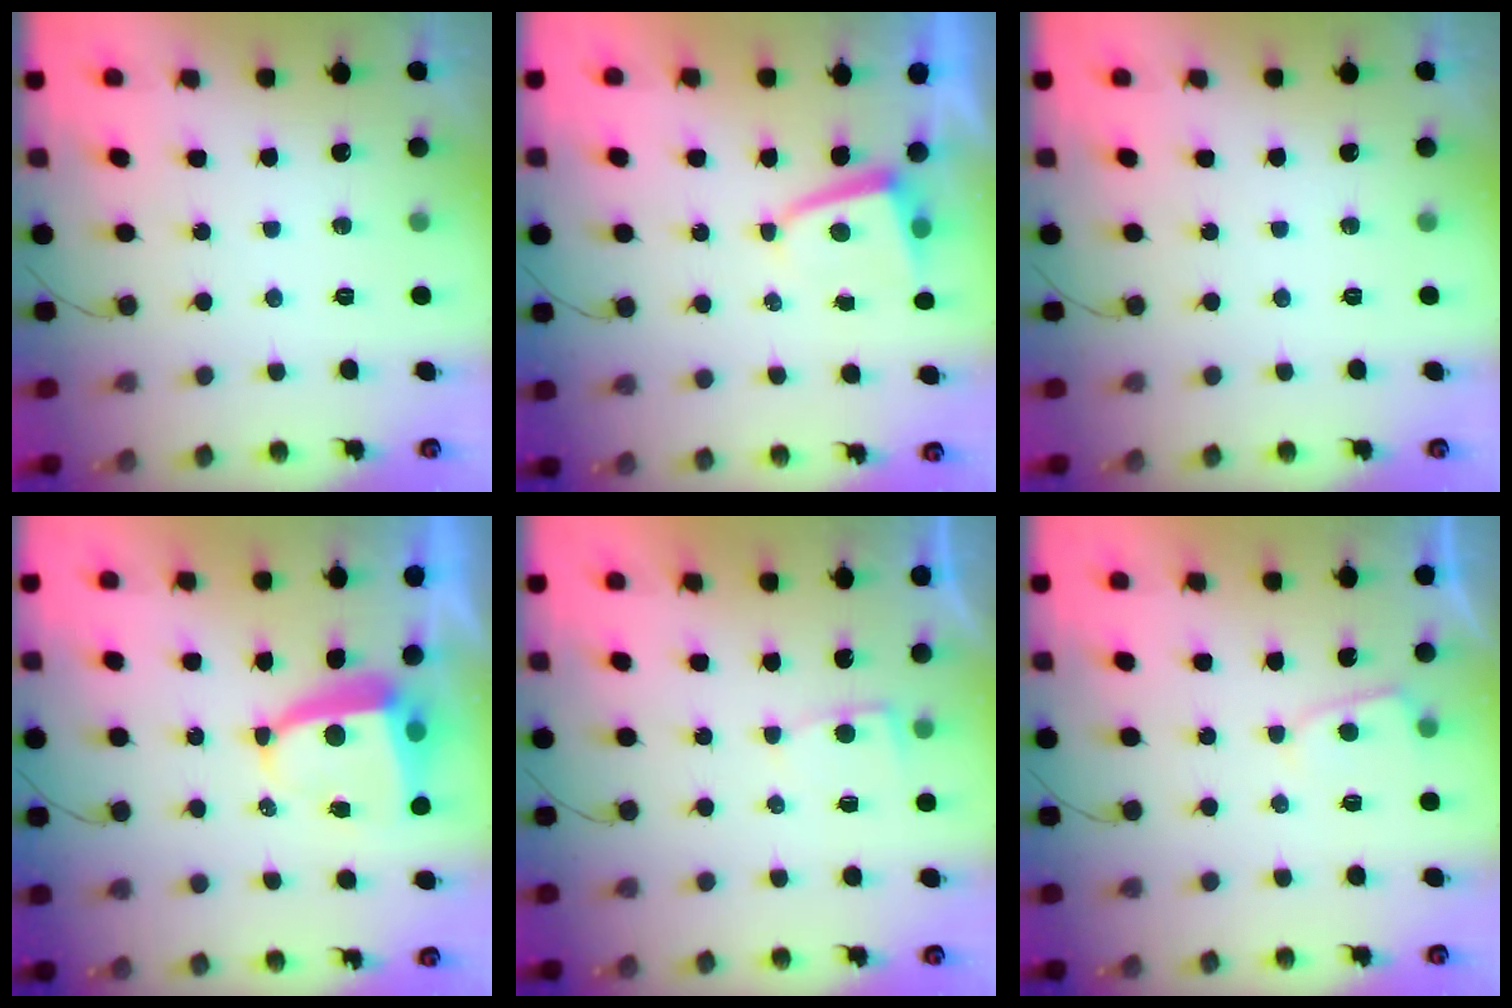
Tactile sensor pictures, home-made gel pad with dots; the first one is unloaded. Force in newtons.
{"total": 2.0, "press": 1.9, "slide": 0.3}
{"total": 0.0}
{"total": 6.6, "press": 6.5, "slide": 0.9}
{"total": 2.2, "press": 2.2, "slide": 0.3}
{"total": 2.1, "press": 2.1, "slide": 0.3}